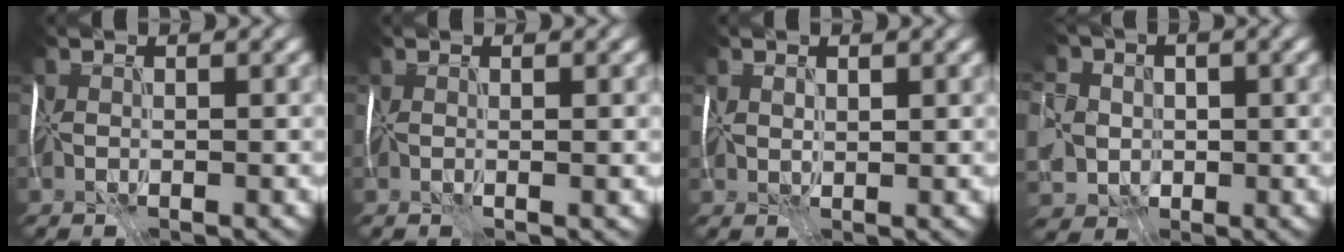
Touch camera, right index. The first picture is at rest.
{"total": 0.8, "force": [0.3, -0.3, 0.7], "torque": [-0.007, -0.003, 0.006]}
{"total": 1.1, "force": [0.9, 0.4, 0.3], "torque": [-0.013, 0.003, 0.019]}
{"total": 5.6, "force": [0.4, 5.1, 2.3], "torque": [-0.057, 0.025, -0.022]}